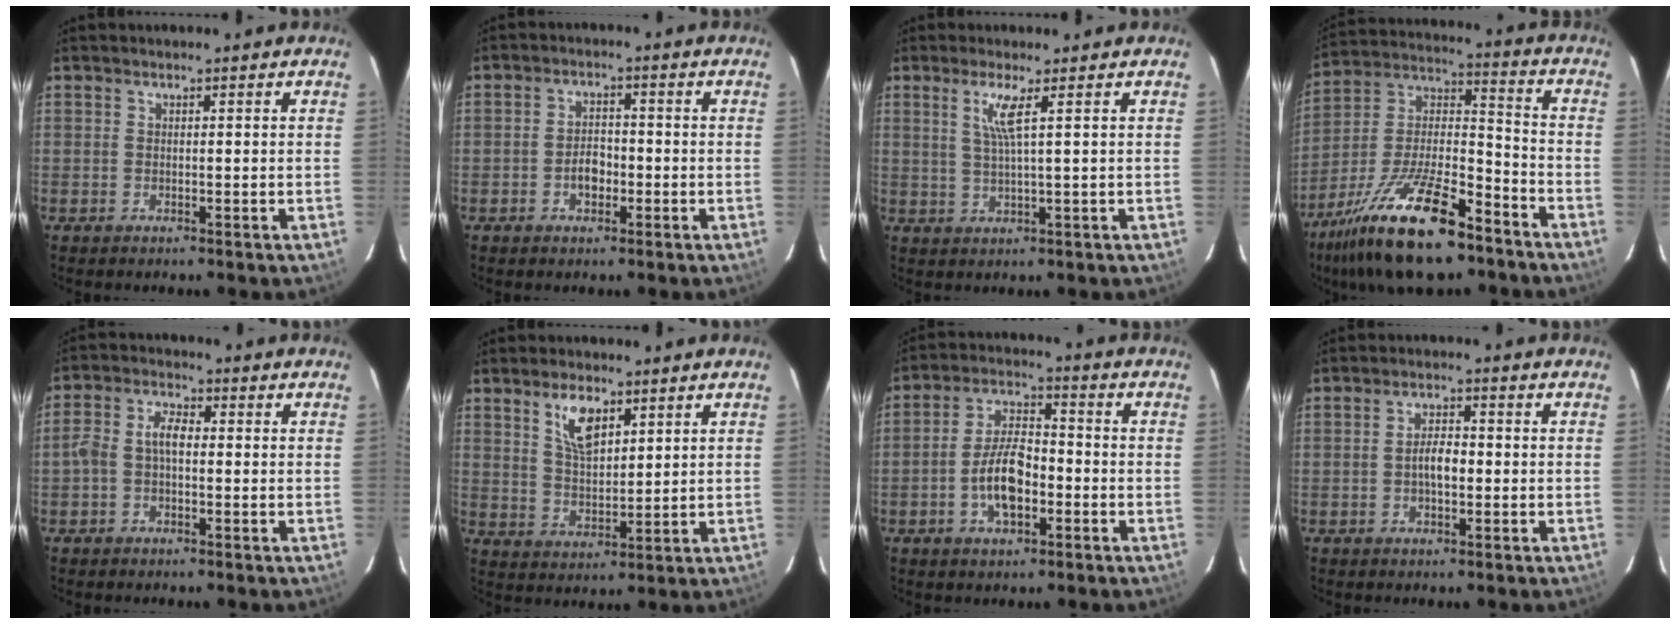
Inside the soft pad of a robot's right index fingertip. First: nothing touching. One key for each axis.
{"total": 3.6, "fx": -1.4, "fy": 2.4, "fz": 2.3, "tx": -0.041, "ty": 0.007, "tz": -0.023}
{"total": 3.8, "fx": 1.6, "fy": -0.7, "fz": 3.4, "tx": -0.066, "ty": -0.004, "tz": 0.032}
{"total": 23.1, "fx": -14.9, "fy": 7.6, "fz": 15.9, "tx": -0.309, "ty": -0.016, "tz": -0.259}
{"total": 4.7, "fx": -0.6, "fy": 2.7, "fz": 3.7, "tx": -0.076, "ty": 0.018, "tz": -0.013}
{"total": 7.3, "fx": 4.0, "fy": 3.3, "fz": 5.2, "tx": -0.092, "ty": 0.005, "tz": 0.079}
{"total": 9.0, "fx": -3.0, "fy": 4.1, "fz": 7.4, "tx": -0.149, "ty": 0.010, "tz": -0.051}
{"total": 3.8, "fx": -0.6, "fy": 1.7, "fz": 3.3, "tx": -0.061, "ty": 0.007, "tz": -0.010}